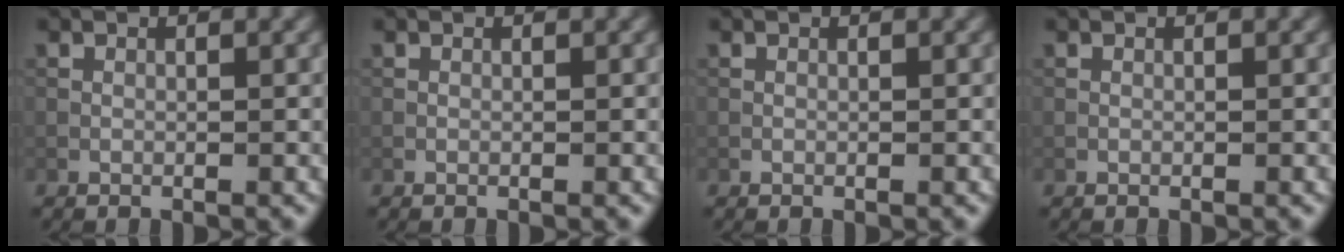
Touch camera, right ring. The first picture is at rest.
{"total": 0.0}
{"total": 0.0}
{"total": 0.0}